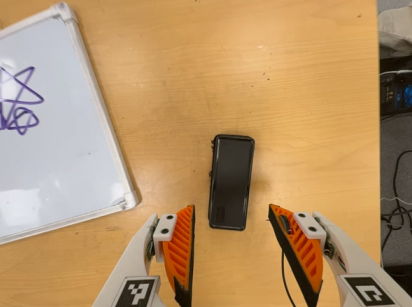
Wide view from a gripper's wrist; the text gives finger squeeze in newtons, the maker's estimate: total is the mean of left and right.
{"total": 0.0}